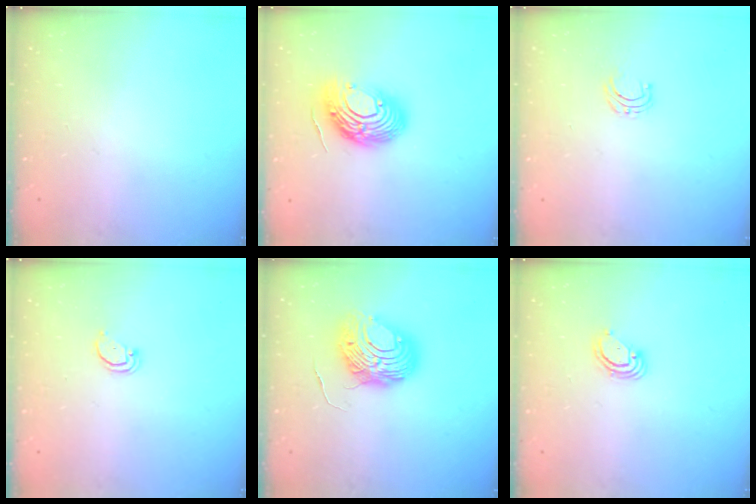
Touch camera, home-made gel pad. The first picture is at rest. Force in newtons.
{"total": 15.9, "press": 15.9, "slide": 1.3}
{"total": 4.0, "press": 4.0, "slide": 0.3}
{"total": 2.1, "press": 2.1, "slide": 0.2}
{"total": 9.7, "press": 9.6, "slide": 1.1}
{"total": 3.7, "press": 3.7, "slide": 0.3}